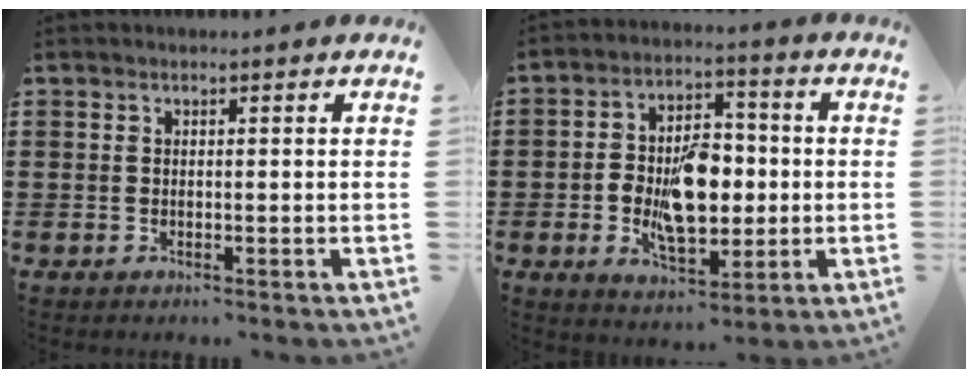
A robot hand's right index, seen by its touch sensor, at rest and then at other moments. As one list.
[{"total": 10.0, "force": [-0.8, 5.9, 8.1], "torque": [-0.150, 0.009, -0.019]}]